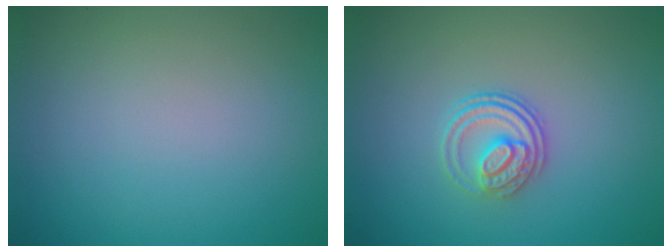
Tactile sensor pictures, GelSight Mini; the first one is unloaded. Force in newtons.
{"total": 2.9, "press": 2.4, "slide": 1.6}